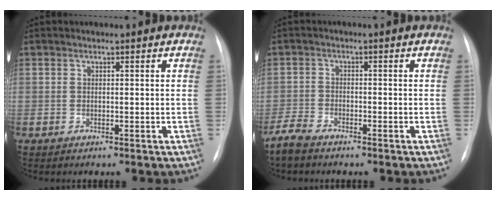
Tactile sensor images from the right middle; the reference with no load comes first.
{"total": 3.2, "force": [-2.8, 0.7, 1.3], "torque": [-0.032, -0.007, -0.055]}